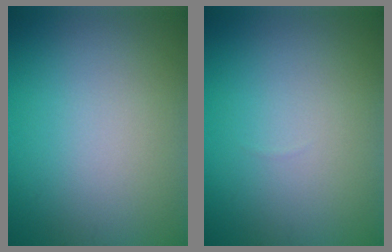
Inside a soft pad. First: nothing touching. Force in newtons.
{"total": 0.0}